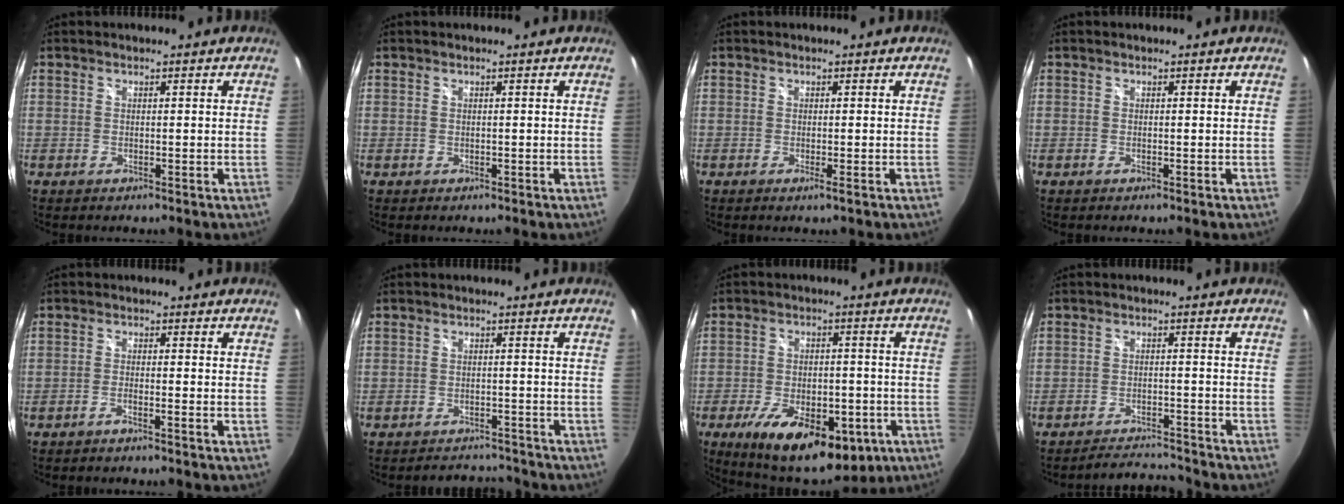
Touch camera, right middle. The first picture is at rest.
{"total": 0.0}
{"total": 1.0, "force": [-0.5, -0.2, 0.8], "torque": [-0.015, -0.003, -0.010]}
{"total": 0.0}
{"total": 1.7, "force": [-1.3, -0.4, 0.9], "torque": [-0.023, -0.001, -0.028]}
{"total": 5.1, "force": [-5.0, 1.3, 0.1], "torque": [-0.010, 0.015, -0.072]}
{"total": 20.1, "force": [-10.4, 9.6, 14.2], "torque": [-0.267, -0.032, -0.139]}
{"total": 6.1, "force": [-6.0, 0.3, 0.6], "torque": [-0.031, 0.004, -0.094]}